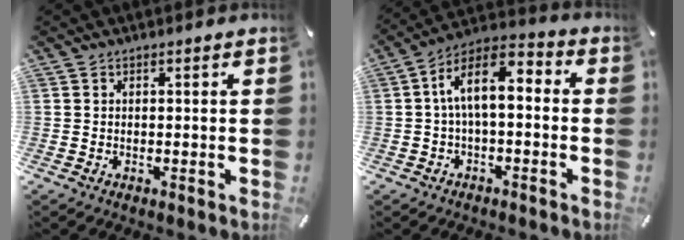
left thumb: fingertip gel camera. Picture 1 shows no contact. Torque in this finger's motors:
{"motor_torque": [-0.58, 1.59, 1.10, -0.71, 0.56]}